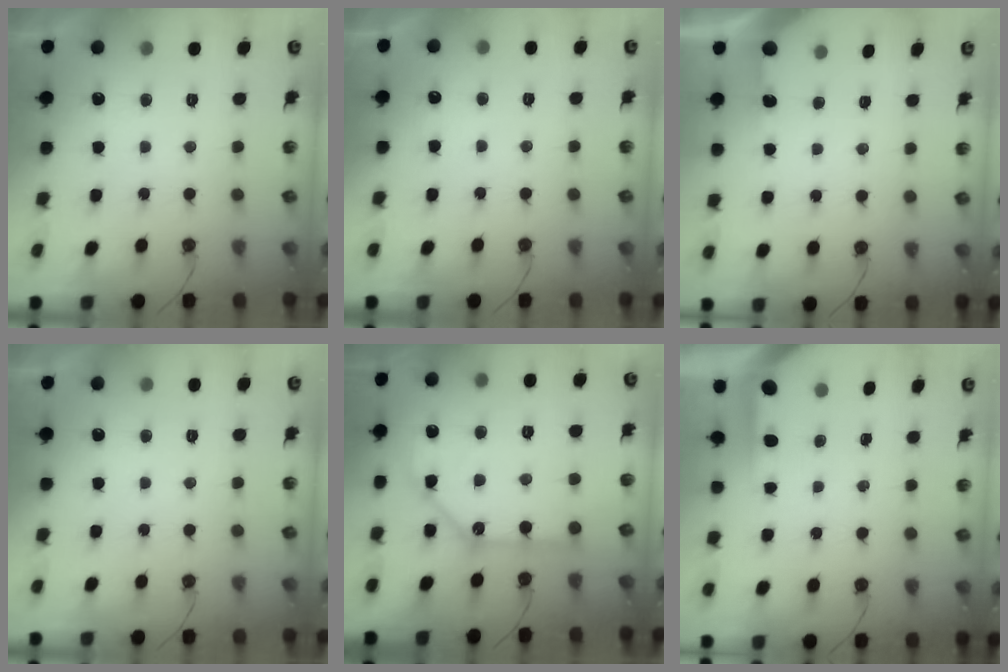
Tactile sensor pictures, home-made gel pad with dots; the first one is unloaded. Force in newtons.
{"total": 2.9, "press": 2.9, "slide": 0.5}
{"total": 2.4, "press": 2.4, "slide": 0.3}
{"total": 0.0}
{"total": 10.9, "press": 10.9, "slide": 1.2}
{"total": 3.6, "press": 3.6, "slide": 0.4}